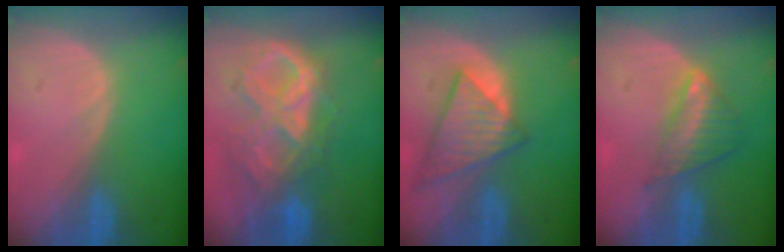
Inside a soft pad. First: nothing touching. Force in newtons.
{"total": 10.4, "press": 8.9, "slide": 5.4}
{"total": 9.0, "press": 7.8, "slide": 4.4}
{"total": 6.1, "press": 5.3, "slide": 3.0}